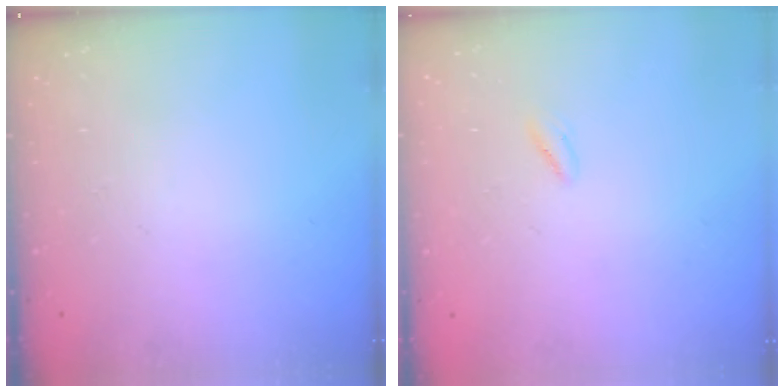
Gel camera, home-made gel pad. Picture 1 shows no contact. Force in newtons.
{"total": 1.1, "press": 0.8, "slide": 0.6}